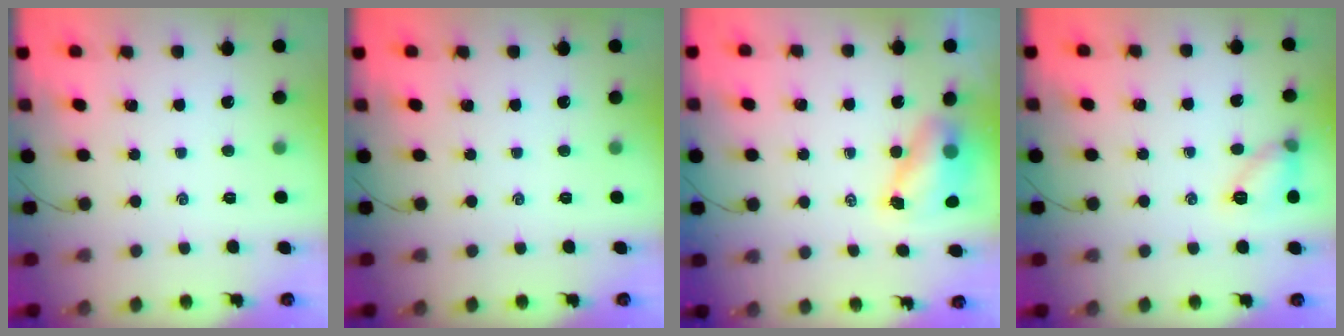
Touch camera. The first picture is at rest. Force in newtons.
{"total": 0.0}
{"total": 6.7, "press": 6.6, "slide": 0.9}
{"total": 8.9, "press": 8.9, "slide": 0.6}